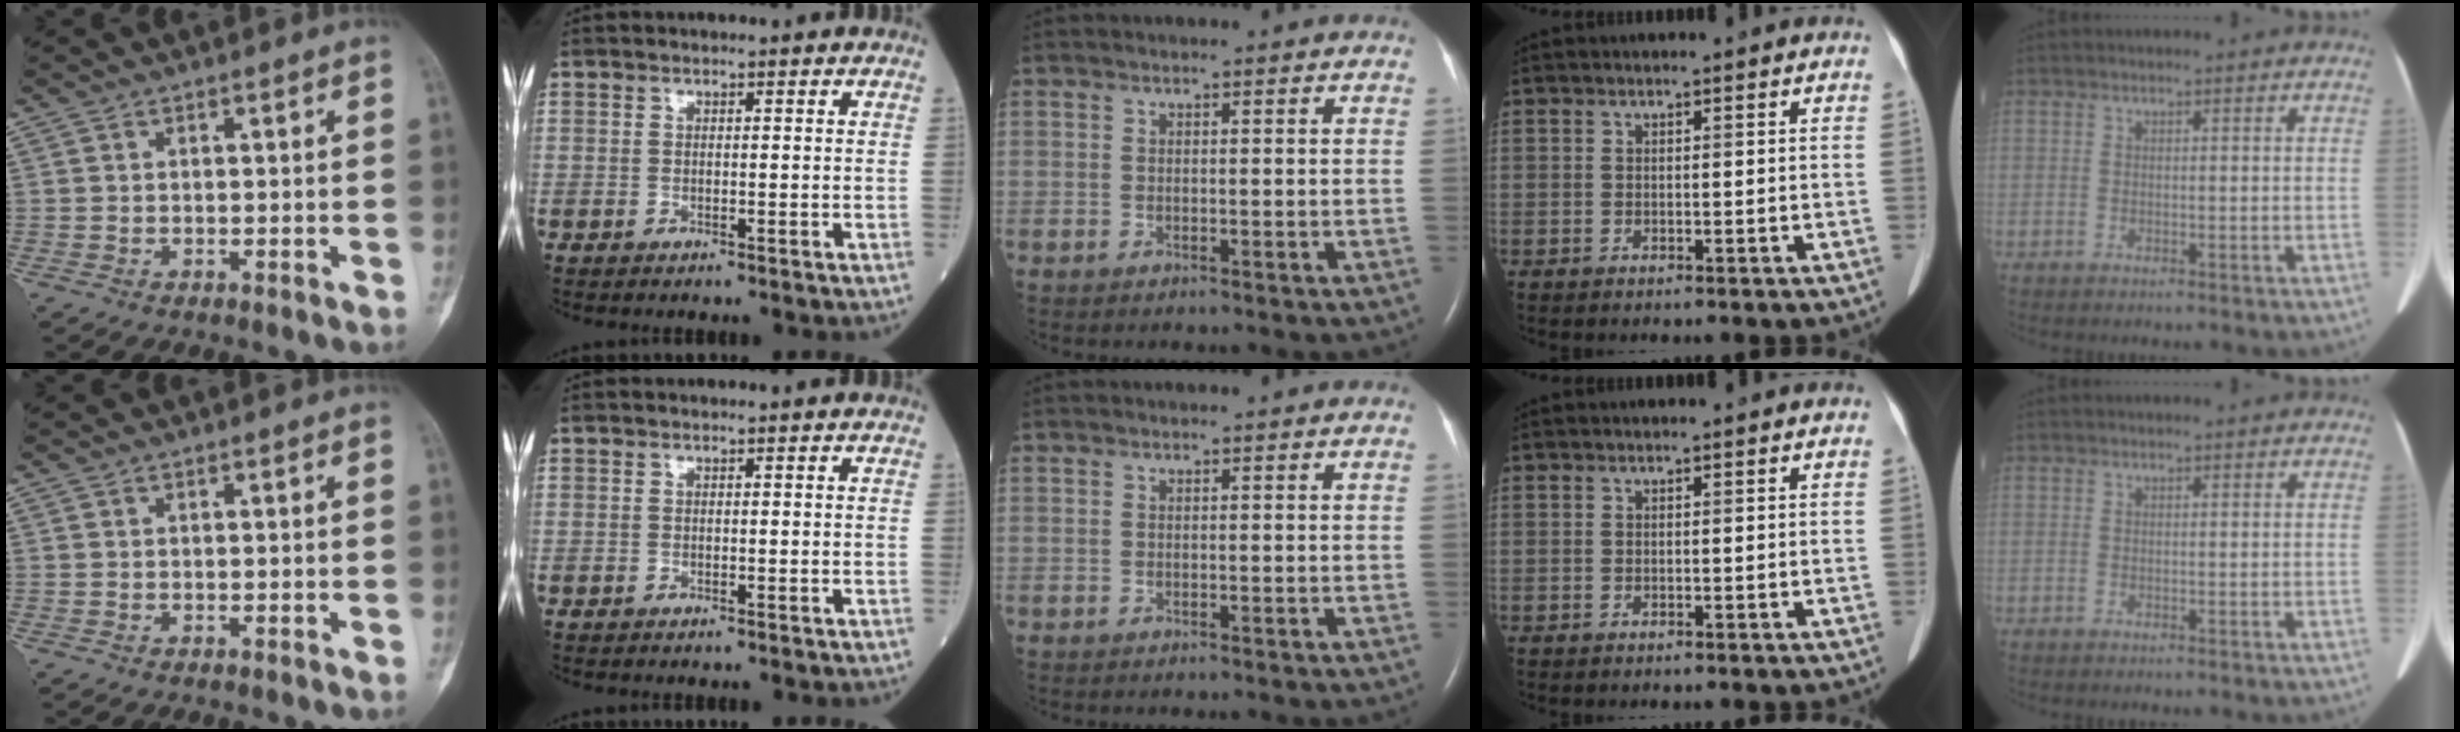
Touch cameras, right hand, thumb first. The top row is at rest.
{}